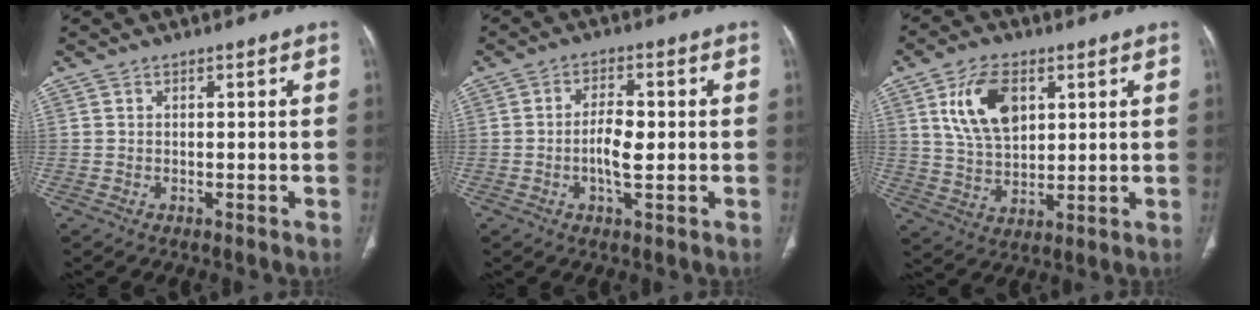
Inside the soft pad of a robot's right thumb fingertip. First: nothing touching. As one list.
[{"total": 5.5, "force": [-0.6, 2.2, 5.0], "torque": [-0.089, 0.004, -0.013]}, {"total": 11.8, "force": [4.3, 6.9, 8.5], "torque": [-0.139, -0.014, 0.087]}]